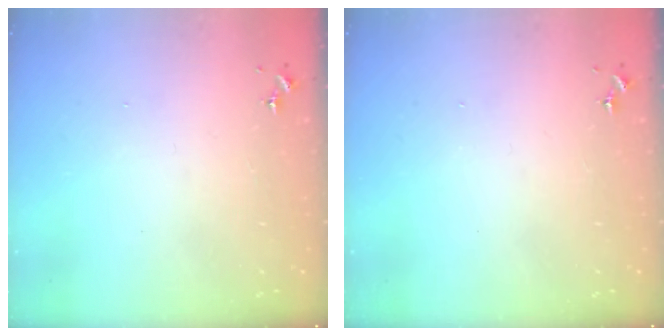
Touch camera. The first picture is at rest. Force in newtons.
{"total": 0.0}